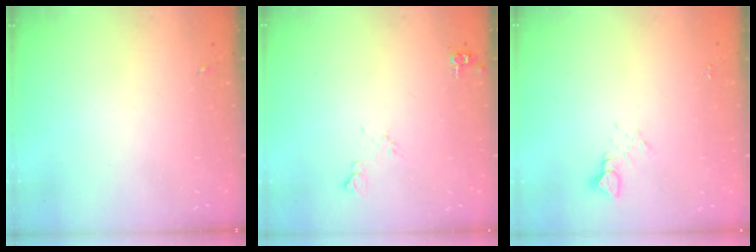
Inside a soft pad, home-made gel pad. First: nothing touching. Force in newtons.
{"total": 6.5, "press": 6.4, "slide": 1.0}
{"total": 4.0, "press": 4.0, "slide": 0.4}